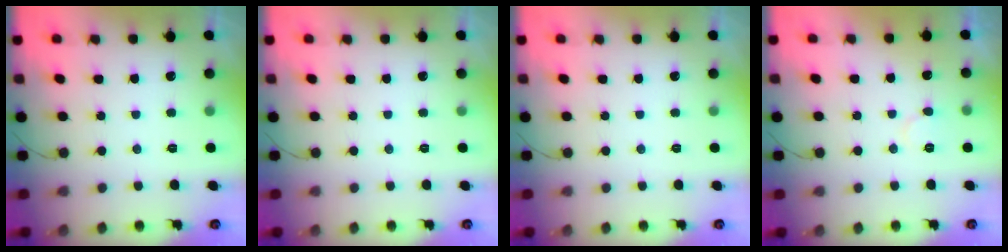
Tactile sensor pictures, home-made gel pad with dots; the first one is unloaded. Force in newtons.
{"total": 0.0}
{"total": 0.0}
{"total": 6.0, "press": 6.0, "slide": 0.7}